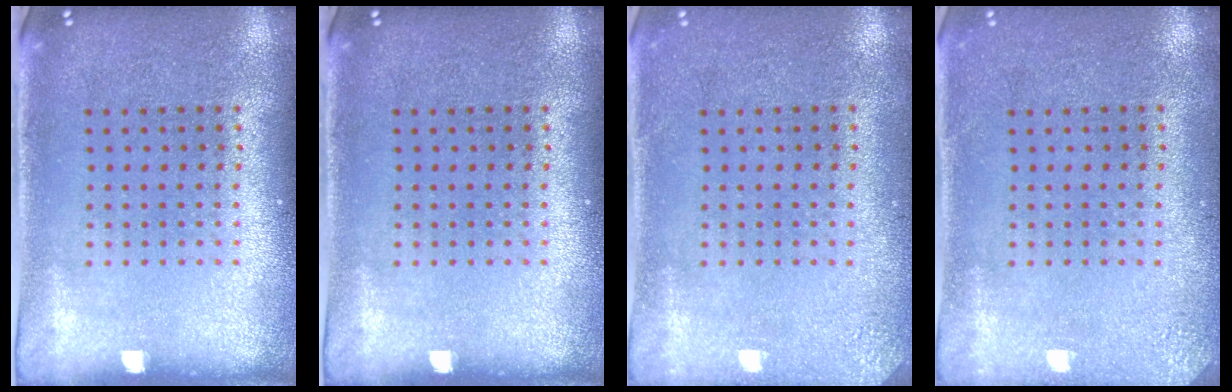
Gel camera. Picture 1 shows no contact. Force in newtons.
{"total": 0.0}
{"total": 1.9, "press": 1.9, "slide": 0.2}
{"total": 1.9, "press": 1.9, "slide": 0.2}